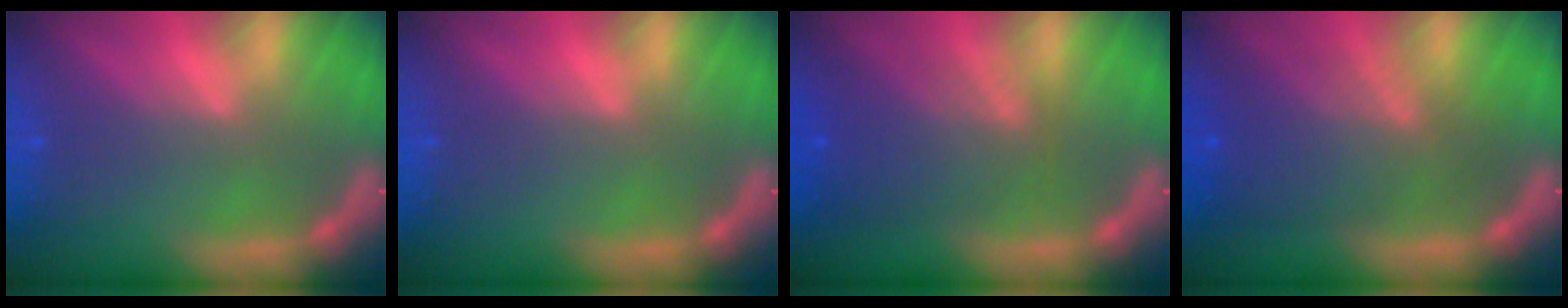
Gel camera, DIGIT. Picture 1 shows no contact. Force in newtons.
{"total": 0.0}
{"total": 6.0}
{"total": 7.5}